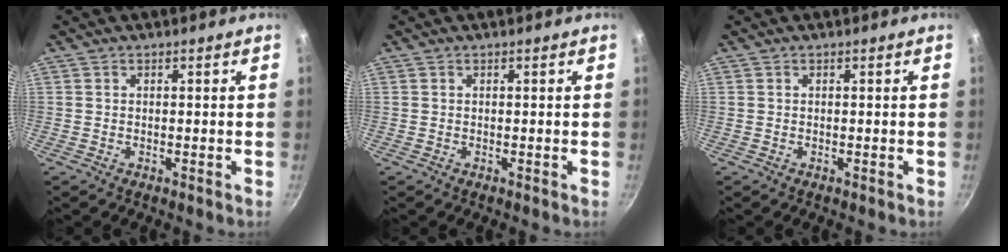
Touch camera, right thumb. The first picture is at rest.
{"total": 0.0}
{"total": 0.0}